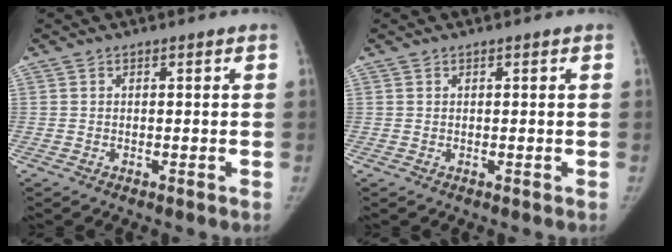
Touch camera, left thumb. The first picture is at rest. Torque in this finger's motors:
{"motor_torque": [0.00, 0.00, 0.05, -0.09, 0.01]}